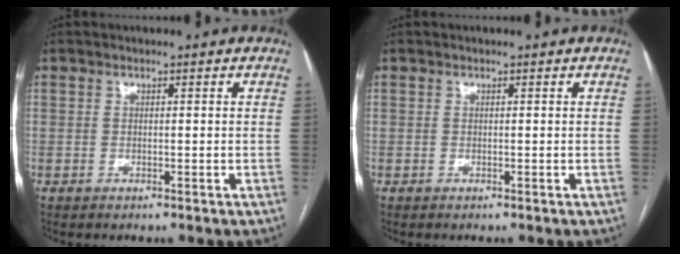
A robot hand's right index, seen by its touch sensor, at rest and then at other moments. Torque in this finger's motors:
{"motor_torque": [0.01, -0.01, 0.00, 0.00]}